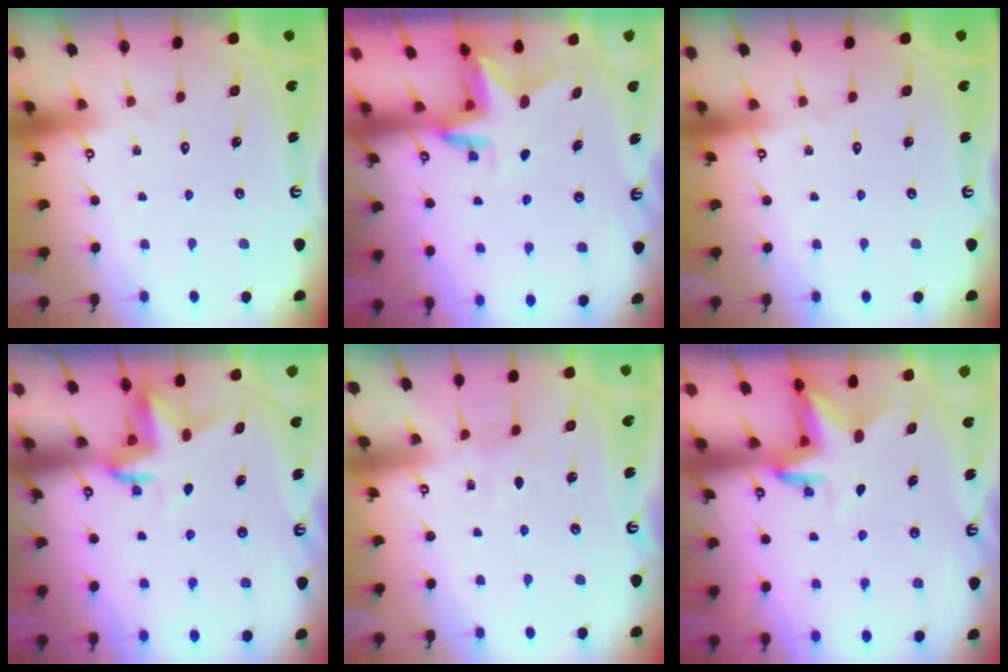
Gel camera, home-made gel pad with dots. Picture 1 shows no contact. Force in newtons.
{"total": 3.0, "press": 3.0, "slide": 0.2}
{"total": 0.0}
{"total": 3.6, "press": 3.6, "slide": 0.2}
{"total": 4.8, "press": 4.8, "slide": 0.6}
{"total": 3.8, "press": 3.7, "slide": 0.3}